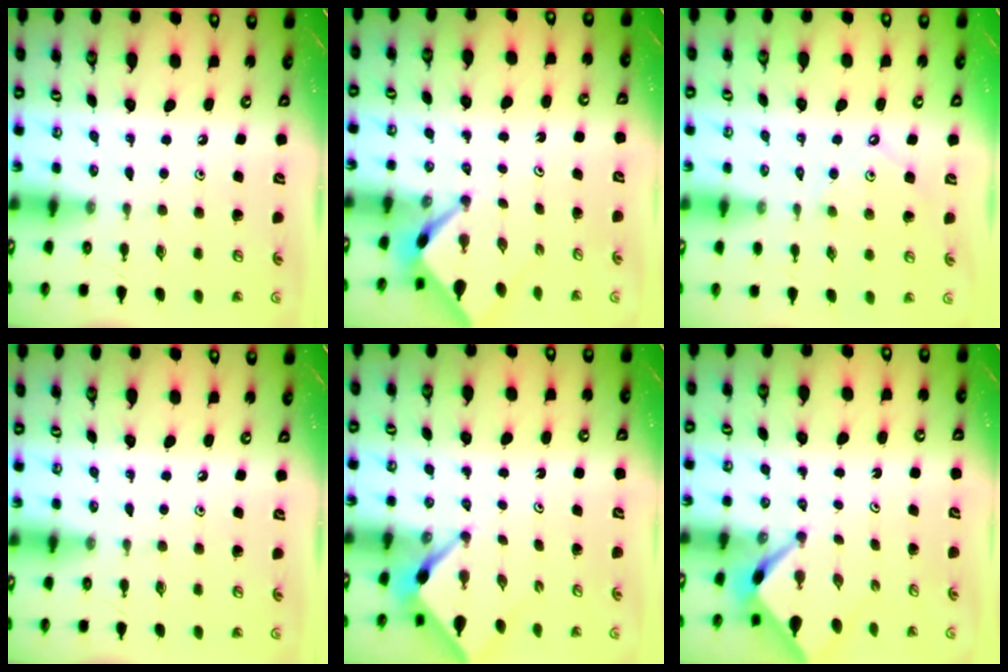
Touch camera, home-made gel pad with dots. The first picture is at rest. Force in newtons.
{"total": 2.5, "press": 2.5, "slide": 0.2}
{"total": 1.6, "press": 1.6, "slide": 0.2}
{"total": 0.0}
{"total": 3.0, "press": 3.0, "slide": 0.3}
{"total": 2.5, "press": 2.5, "slide": 0.3}